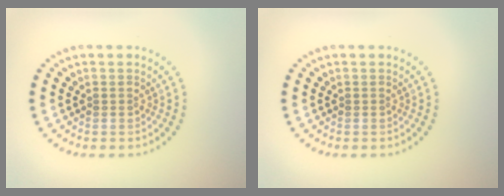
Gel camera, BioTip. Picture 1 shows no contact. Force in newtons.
{"total": 0.0}